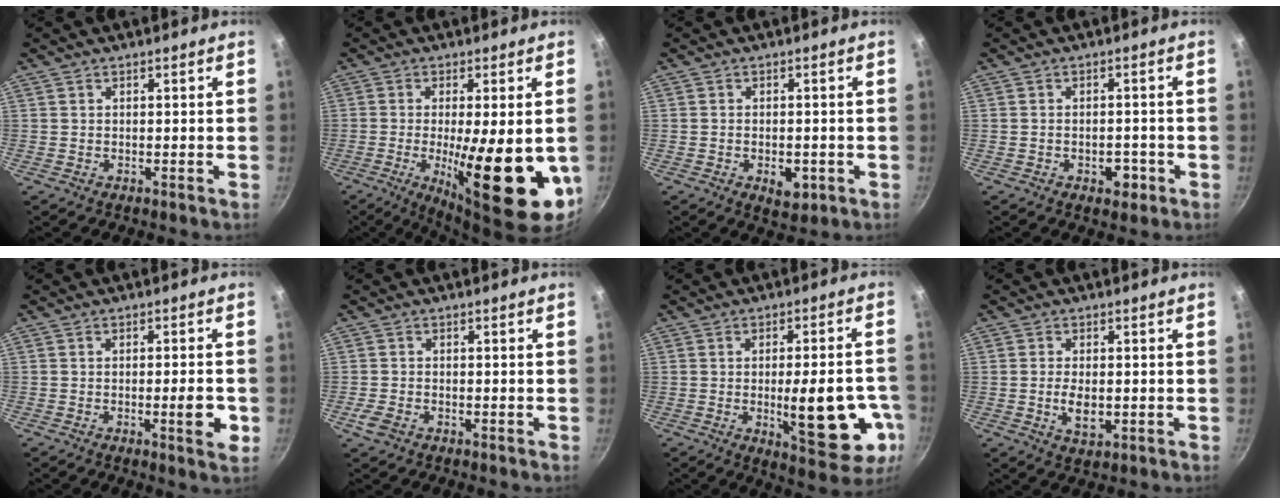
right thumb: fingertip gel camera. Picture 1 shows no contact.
{"total": 20.3, "force": [-3.9, 6.1, 19.0], "torque": [-0.266, -0.017, -0.045]}
{"total": 4.6, "force": [-1.5, 2.6, 3.4], "torque": [-0.038, 0.005, -0.015]}
{"total": 3.7, "force": [-1.6, 2.3, 2.4], "torque": [-0.019, 0.011, -0.018]}
{"total": 5.7, "force": [-1.5, 1.3, 5.4], "torque": [-0.067, 0.006, -0.021]}
{"total": 3.0, "force": [-1.6, 1.9, 1.8], "torque": [-0.043, 0.008, -0.032]}
{"total": 16.7, "force": [-4.1, 5.9, 15.1], "torque": [-0.182, 0.006, -0.047]}
{"total": 5.0, "force": [-0.7, 2.7, 4.1], "torque": [-0.078, -0.002, -0.009]}